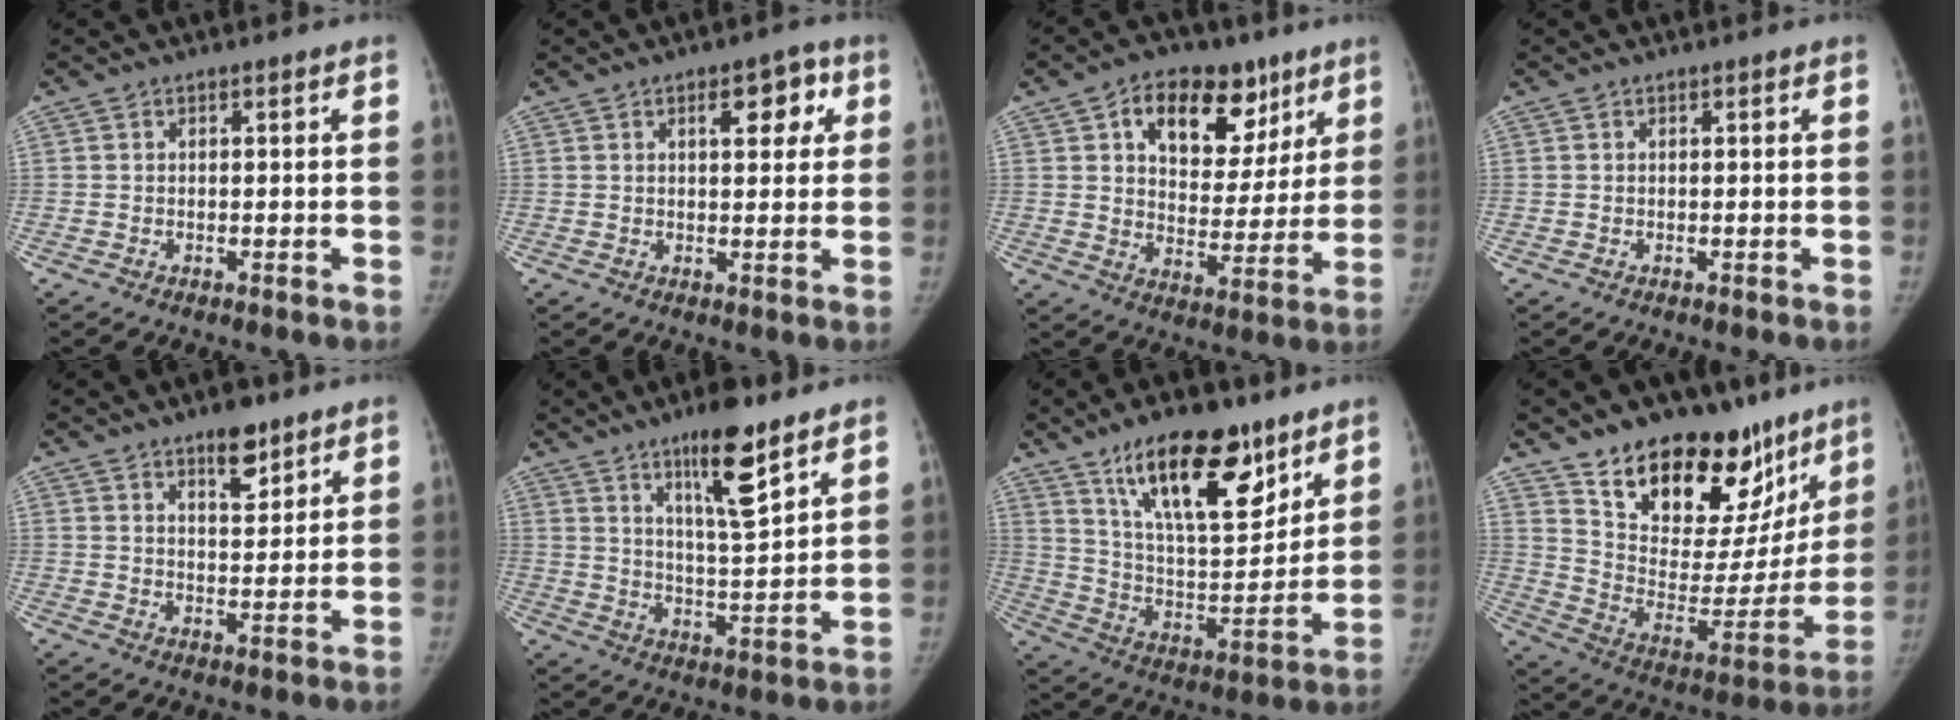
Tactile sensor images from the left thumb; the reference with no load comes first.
{"total": 6.5, "force": [2.5, 3.3, 5.0], "torque": [-0.038, -0.003, 0.029]}
{"total": 17.3, "force": [8.6, 10.9, 10.4], "torque": [-0.101, -0.021, 0.133]}
{"total": 0.0}
{"total": 6.5, "force": [4.4, 2.6, 3.9], "torque": [-0.039, -0.030, 0.068]}
{"total": 12.2, "force": [7.9, 2.5, 9.0], "torque": [-0.137, -0.053, 0.133]}
{"total": 20.7, "force": [13.1, 8.0, 13.8], "torque": [-0.187, -0.066, 0.232]}
{"total": 26.8, "force": [18.5, 13.6, 13.8], "torque": [-0.161, -0.089, 0.293]}